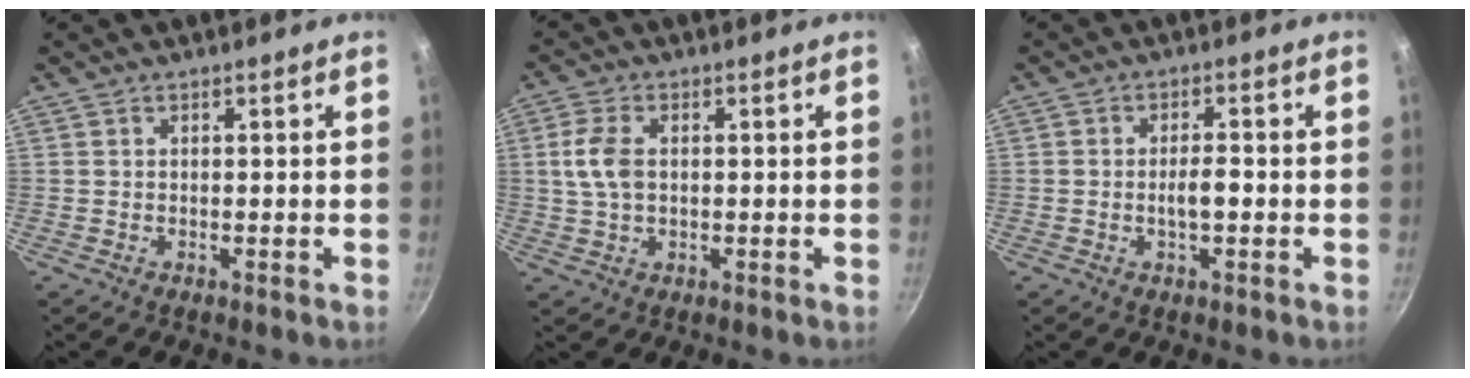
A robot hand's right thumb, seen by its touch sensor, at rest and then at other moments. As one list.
[{"total": 6.1, "force": [0.6, 3.8, 4.6], "torque": [-0.091, 0.005, 0.011]}, {"total": 3.5, "force": [-0.7, 1.3, 3.2], "torque": [-0.048, 0.013, -0.012]}]